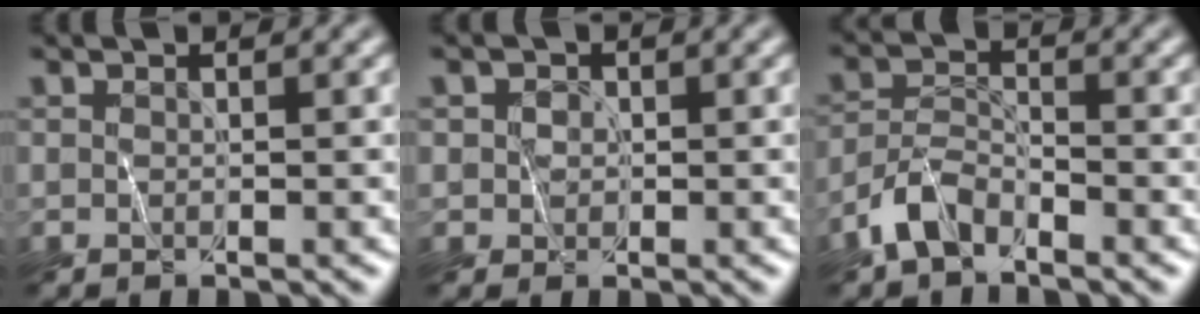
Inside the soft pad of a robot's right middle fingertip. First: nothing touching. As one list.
[{"total": 1.4, "force": [0.6, 1.3, 0.2], "torque": [0.016, 0.005, 0.006]}, {"total": 3.1, "force": [-2.3, 1.4, 1.5], "torque": [-0.032, 0.009, -0.057]}]